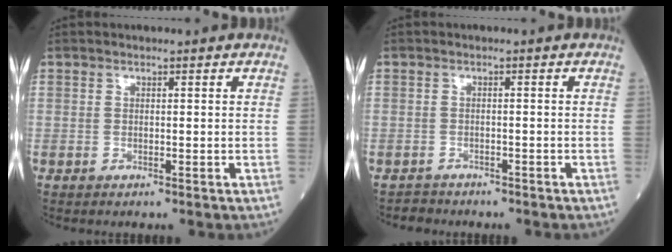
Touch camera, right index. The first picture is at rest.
{"total": 2.9, "force": [-2.4, 1.7, -0.5], "torque": [-0.004, 0.002, -0.042]}